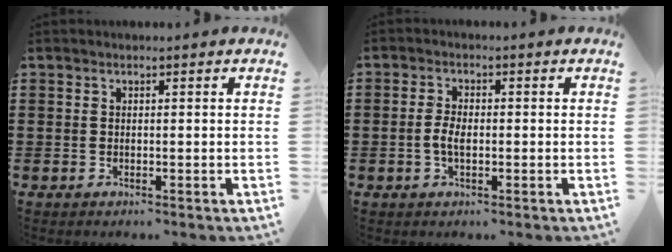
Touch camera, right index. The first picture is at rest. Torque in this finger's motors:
{"motor_torque": [2.14, 0.00, 0.21, 0.08]}